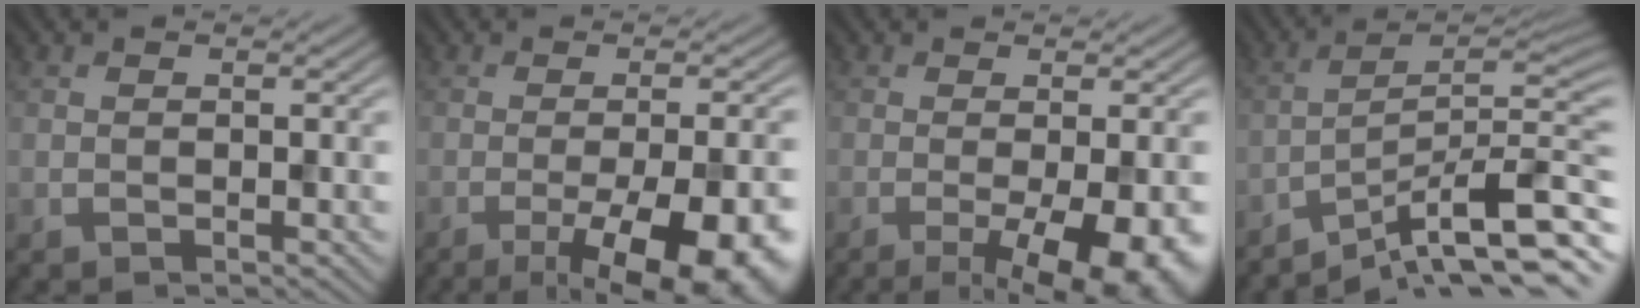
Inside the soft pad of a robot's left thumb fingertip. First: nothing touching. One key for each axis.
{"total": 14.3, "fx": -6.7, "fy": 4.3, "fz": 11.9, "tx": -0.146, "ty": -0.010, "tz": -0.082}
{"total": 9.5, "fx": -3.4, "fy": 2.5, "fz": 8.5, "tx": -0.118, "ty": -0.008, "tz": -0.039}
{"total": 11.2, "fx": -7.5, "fy": 1.5, "fz": 8.1, "tx": -0.121, "ty": 0.008, "tz": -0.130}